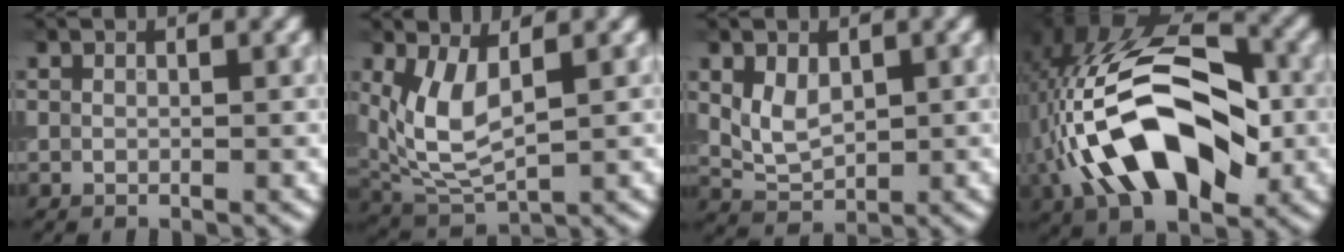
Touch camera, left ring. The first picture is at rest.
{"total": 5.4, "force": [1.3, 2.6, 4.6], "torque": [-0.112, -0.010, 0.035]}
{"total": 3.2, "force": [0.8, 2.1, 2.2], "torque": [-0.048, -0.001, 0.020]}
{"total": 13.4, "force": [-2.8, 7.3, 10.9], "torque": [-0.201, 0.015, -0.063]}